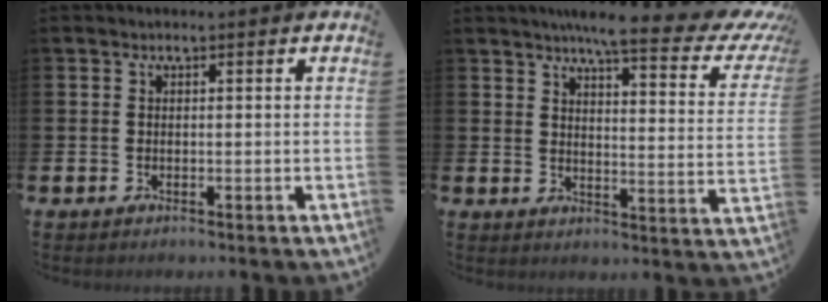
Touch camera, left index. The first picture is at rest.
{"total": 7.6, "force": [6.2, 1.2, 4.2], "torque": [-0.071, -0.046, 0.097]}